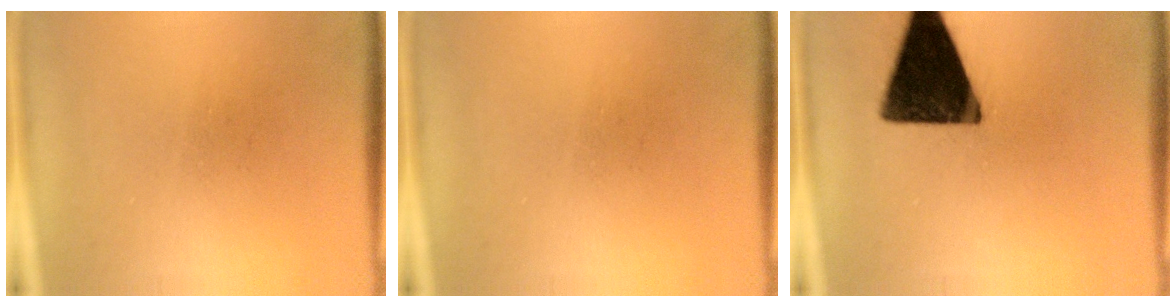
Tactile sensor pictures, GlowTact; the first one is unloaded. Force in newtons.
{"total": 0.0}
{"total": 17.1}